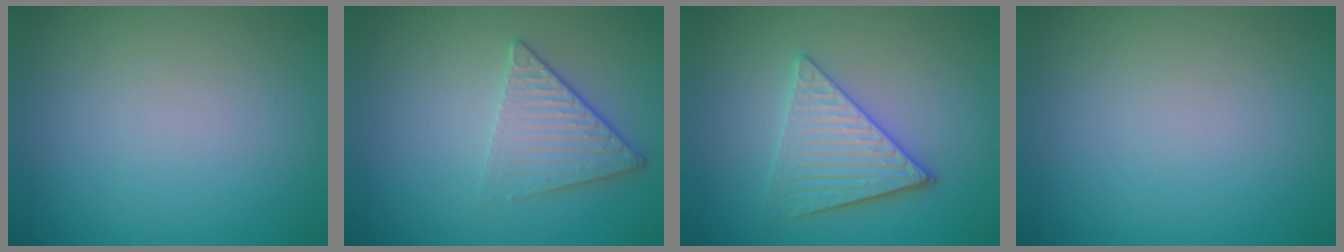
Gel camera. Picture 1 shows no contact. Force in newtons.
{"total": 3.3, "press": 2.9, "slide": 1.6}
{"total": 4.1, "press": 3.5, "slide": 2.1}
{"total": 0.0}